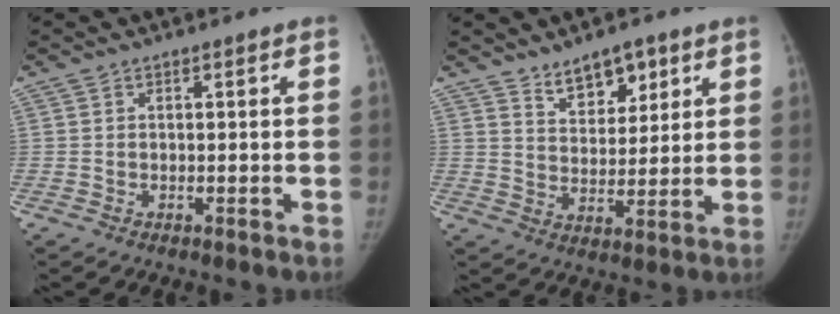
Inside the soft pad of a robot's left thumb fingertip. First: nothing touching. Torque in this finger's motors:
{"motor_torque": [0.72, 0.33, 0.03, -0.09, 0.05]}